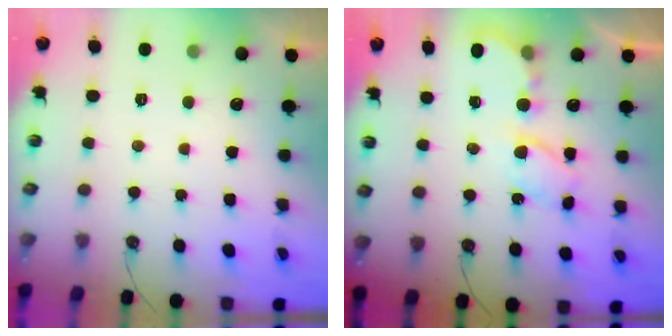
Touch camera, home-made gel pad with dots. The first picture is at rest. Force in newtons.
{"total": 6.4, "press": 6.4, "slide": 0.3}